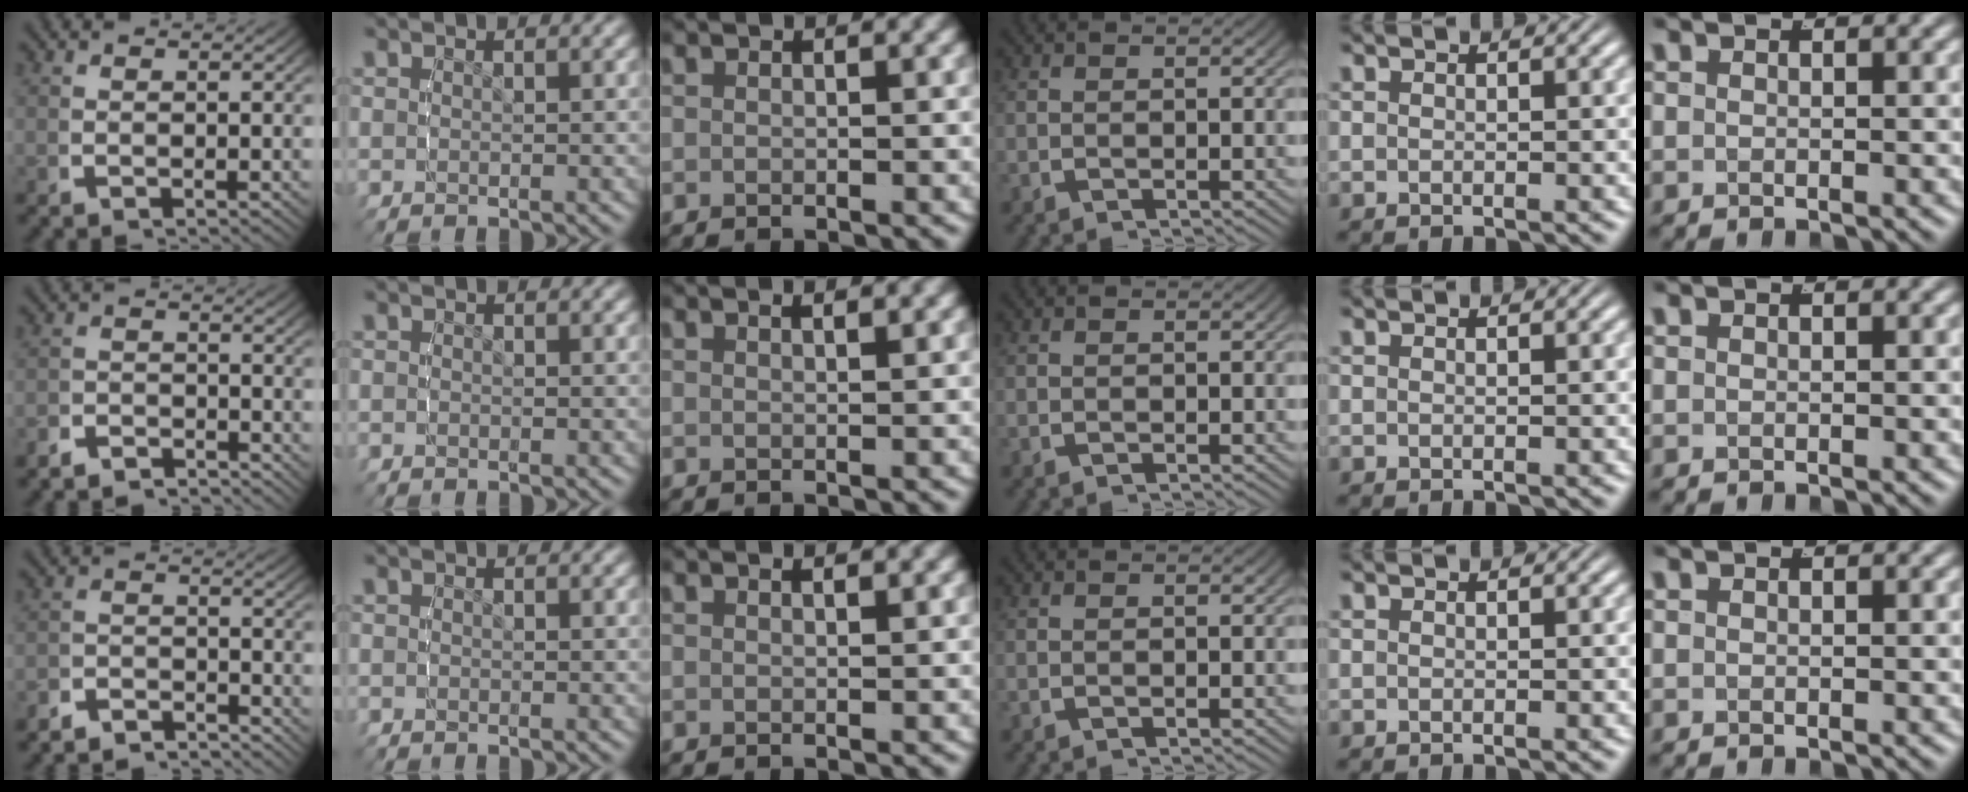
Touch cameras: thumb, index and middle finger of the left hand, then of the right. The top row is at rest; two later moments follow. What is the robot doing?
{"motion": "lift_and_place", "object": "sponge"}